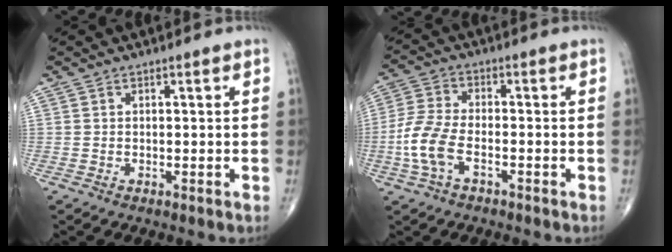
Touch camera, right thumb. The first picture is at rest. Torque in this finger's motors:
{"motor_torque": [0.36, -0.02, 0.83, -0.14, 0.25]}